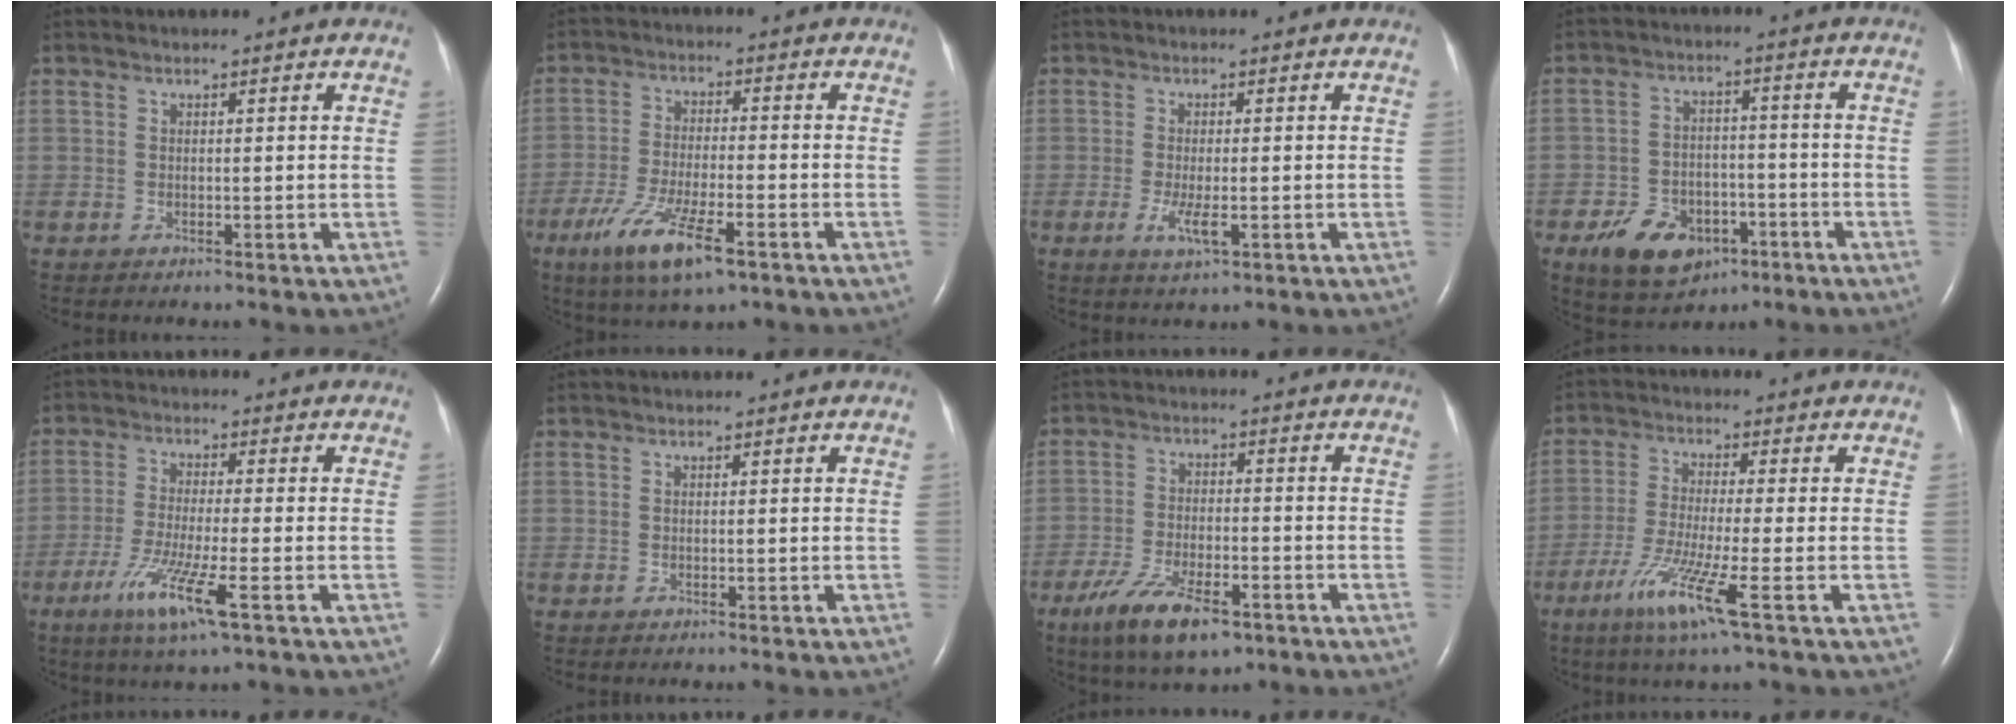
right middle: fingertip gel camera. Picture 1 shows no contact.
{"total": 10.3, "force": [-5.8, 2.1, 8.2], "torque": [-0.166, -0.022, -0.099]}
{"total": 3.5, "force": [-1.2, 0.8, 3.2], "torque": [-0.070, -0.007, -0.019]}
{"total": 9.7, "force": [-5.1, 6.2, 5.5], "torque": [-0.103, 0.003, -0.075]}
{"total": 8.6, "force": [-4.3, -0.1, 7.5], "torque": [-0.153, -0.025, -0.079]}
{"total": 0.0}
{"total": 10.2, "force": [-6.3, 3.4, 7.3], "torque": [-0.140, -0.014, -0.106]}
{"total": 9.0, "force": [-4.5, -0.7, 7.7], "torque": [-0.157, -0.028, -0.089]}